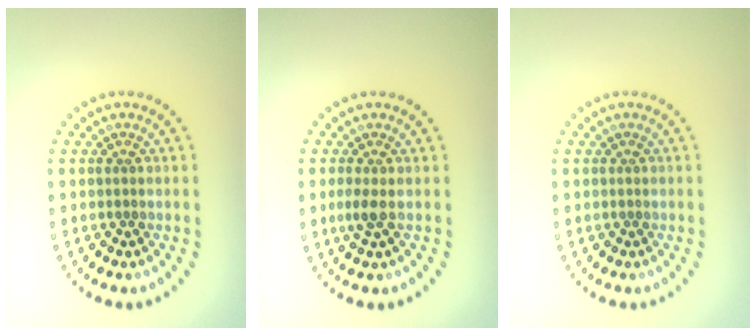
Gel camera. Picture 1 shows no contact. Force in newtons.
{"total": 1.2, "press": 1.0, "slide": 0.5}
{"total": 0.0}